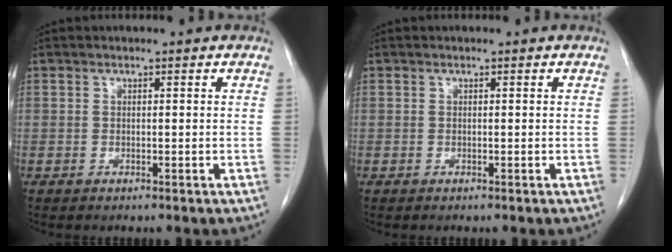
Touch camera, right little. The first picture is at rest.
{"total": 0.0}